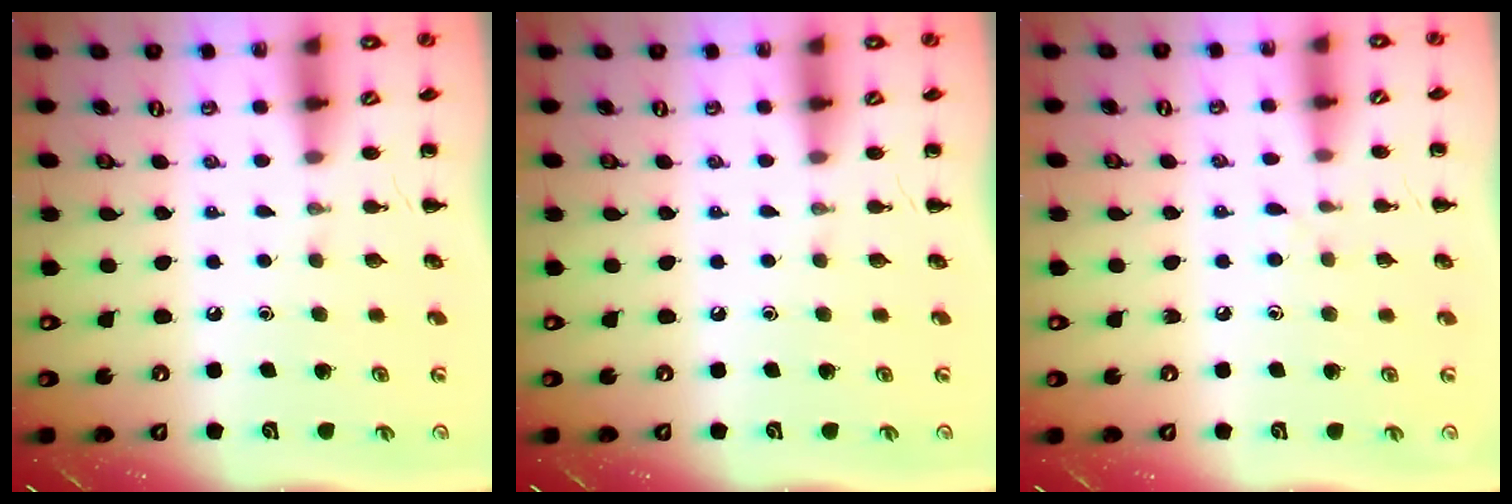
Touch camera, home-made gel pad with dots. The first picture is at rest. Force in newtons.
{"total": 0.0}
{"total": 3.8, "press": 3.3, "slide": 1.9}